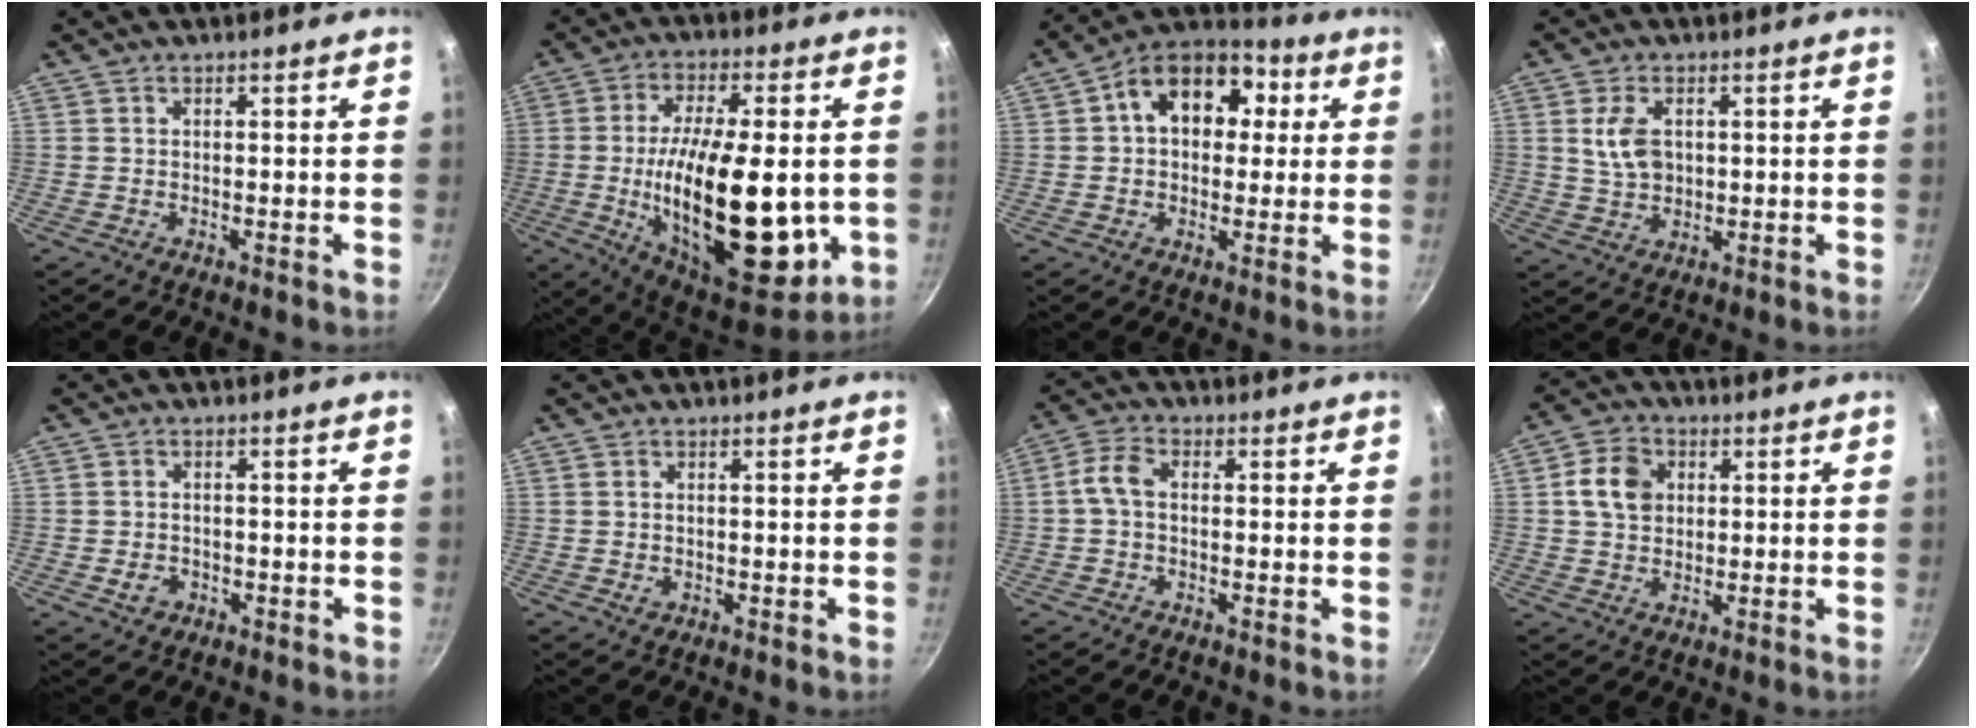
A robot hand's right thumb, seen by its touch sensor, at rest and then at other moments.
{"total": 27.4, "force": [-3.0, 11.9, 24.4], "torque": [-0.378, -0.004, -0.039]}
{"total": 15.2, "force": [3.4, 10.9, 10.0], "torque": [-0.115, 0.024, 0.033]}
{"total": 6.4, "force": [1.3, 4.3, 4.6], "torque": [-0.080, -0.005, 0.026]}
{"total": 2.9, "force": [-1.0, 2.3, 1.4], "torque": [-0.017, 0.010, -0.011]}
{"total": 1.0, "force": [-0.1, 0.8, 0.5], "torque": [-0.007, 0.001, -0.002]}
{"total": 4.7, "force": [-0.2, 3.1, 3.5], "torque": [-0.074, 0.021, -0.014]}
{"total": 7.6, "force": [1.5, 6.1, 4.3], "torque": [-0.061, 0.009, 0.018]}